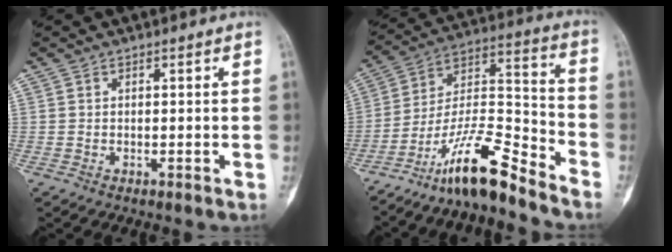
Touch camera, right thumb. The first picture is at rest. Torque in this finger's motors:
{"motor_torque": [0.90, 0.07, 1.24, -1.55, 0.31]}